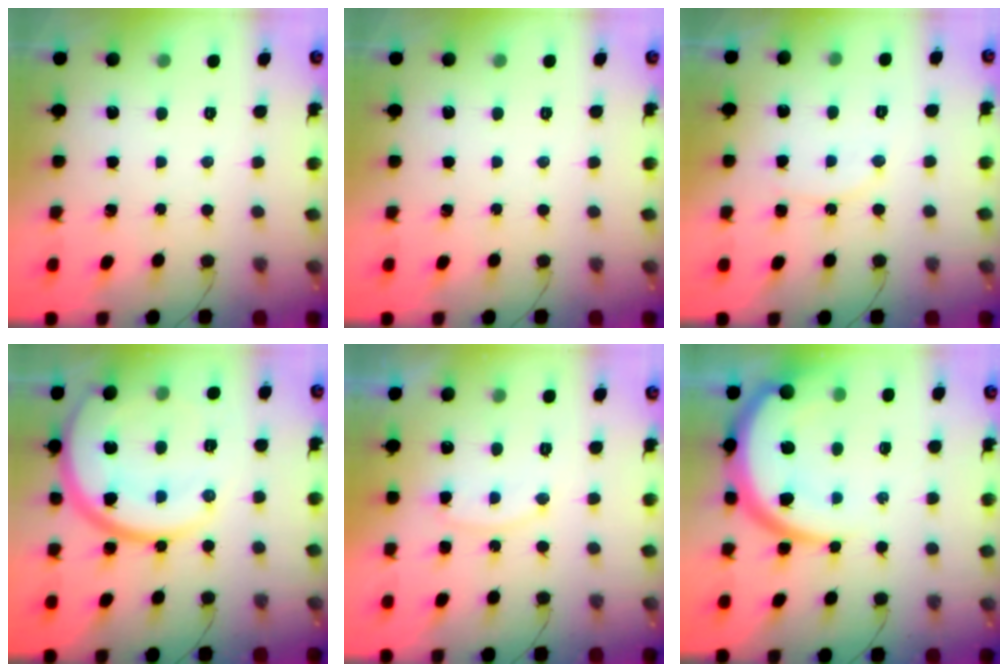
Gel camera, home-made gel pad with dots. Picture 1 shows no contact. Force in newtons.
{"total": 0.0}
{"total": 7.3, "press": 6.9, "slide": 2.5}
{"total": 18.9, "press": 18.9, "slide": 1.2}
{"total": 10.0, "press": 9.9, "slide": 0.7}
{"total": 14.6, "press": 14.5, "slide": 1.6}